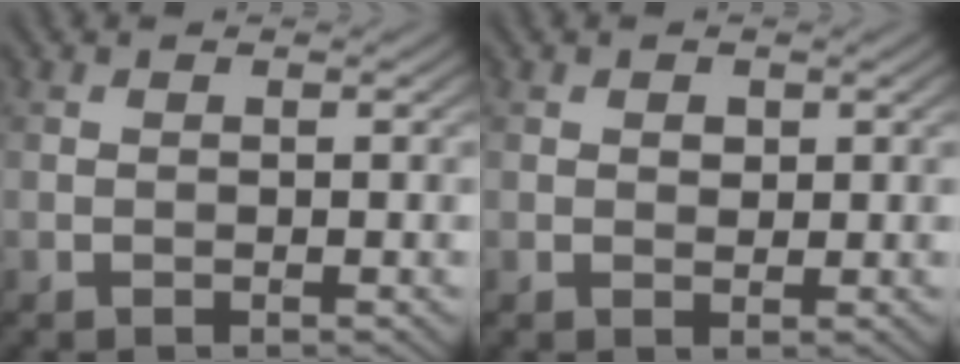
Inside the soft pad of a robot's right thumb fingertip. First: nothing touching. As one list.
[{"total": 1.1, "force": [0.4, 0.8, 0.5], "torque": [-0.009, -0.004, 0.006]}]